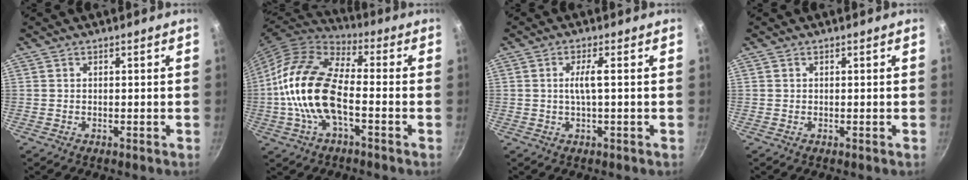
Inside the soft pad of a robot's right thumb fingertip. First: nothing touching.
{"total": 17.5, "force": [-2.9, 8.5, 15.0], "torque": [-0.278, 0.034, -0.068]}
{"total": 3.2, "force": [0.1, 0.2, 3.2], "torque": [-0.070, 0.005, 0.004]}
{"total": 0.0}